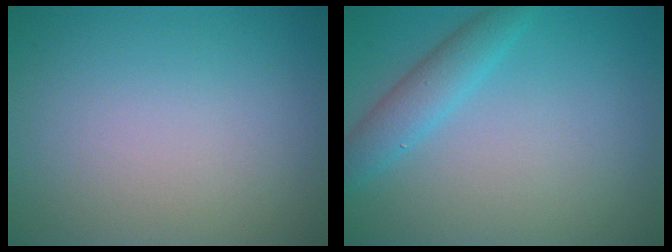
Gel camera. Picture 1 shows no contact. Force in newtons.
{"total": 2.9, "press": 2.9, "slide": 0.2}